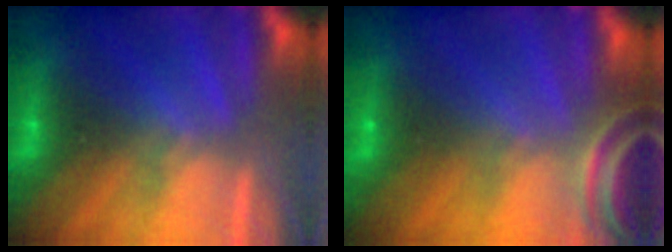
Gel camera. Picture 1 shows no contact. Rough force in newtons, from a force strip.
{"total": 5.5}